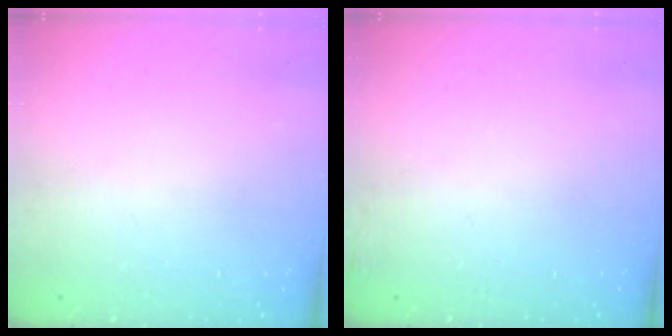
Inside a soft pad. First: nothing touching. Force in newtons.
{"total": 3.9, "press": 3.6, "slide": 1.5}